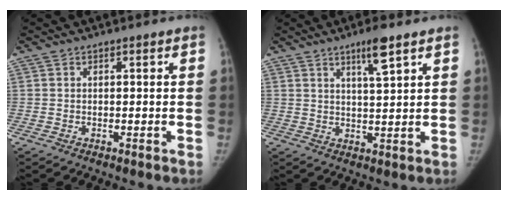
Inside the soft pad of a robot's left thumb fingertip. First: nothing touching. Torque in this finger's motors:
{"motor_torque": [0.51, -0.39, 0.82, -0.54, 0.15]}